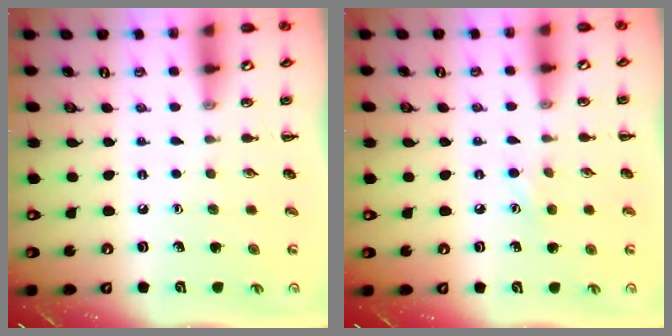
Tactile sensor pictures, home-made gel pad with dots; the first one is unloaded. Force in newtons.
{"total": 2.0, "press": 1.9, "slide": 0.6}